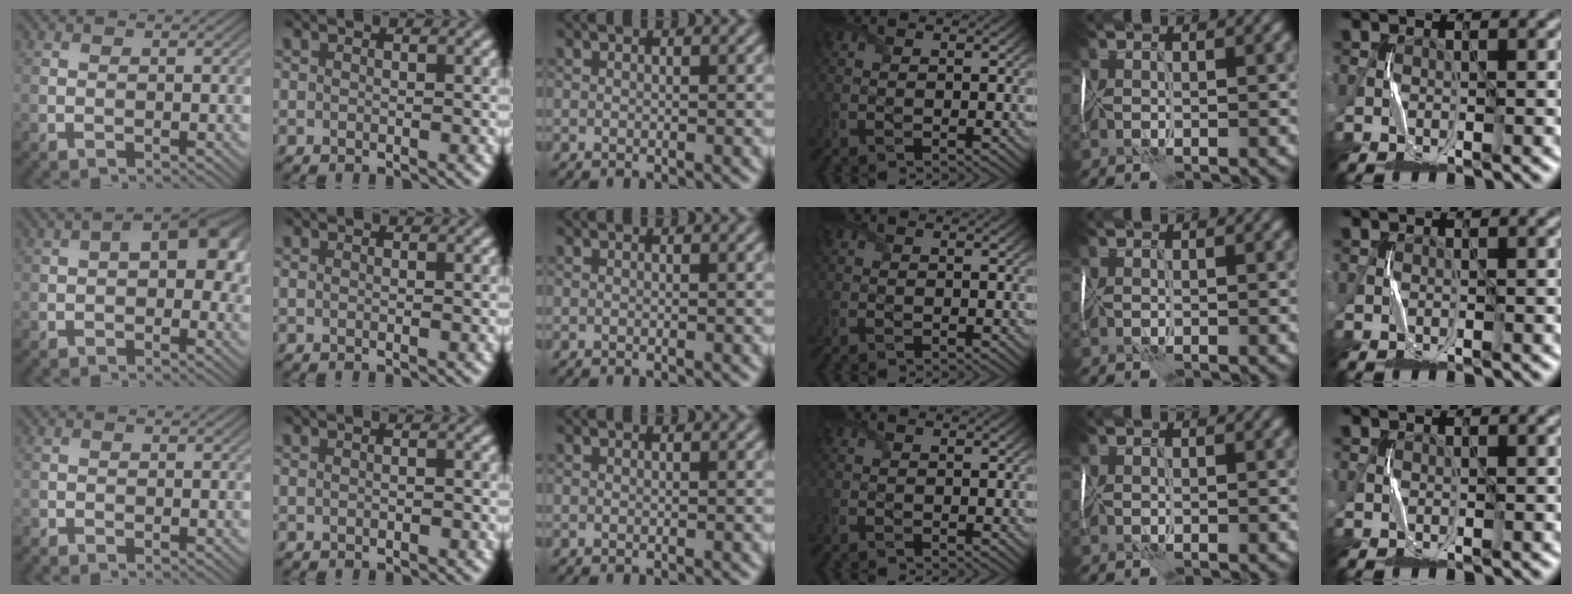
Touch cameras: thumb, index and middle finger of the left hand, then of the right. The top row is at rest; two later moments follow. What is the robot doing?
{"motion": "wrap", "object": "plastic wrap"}